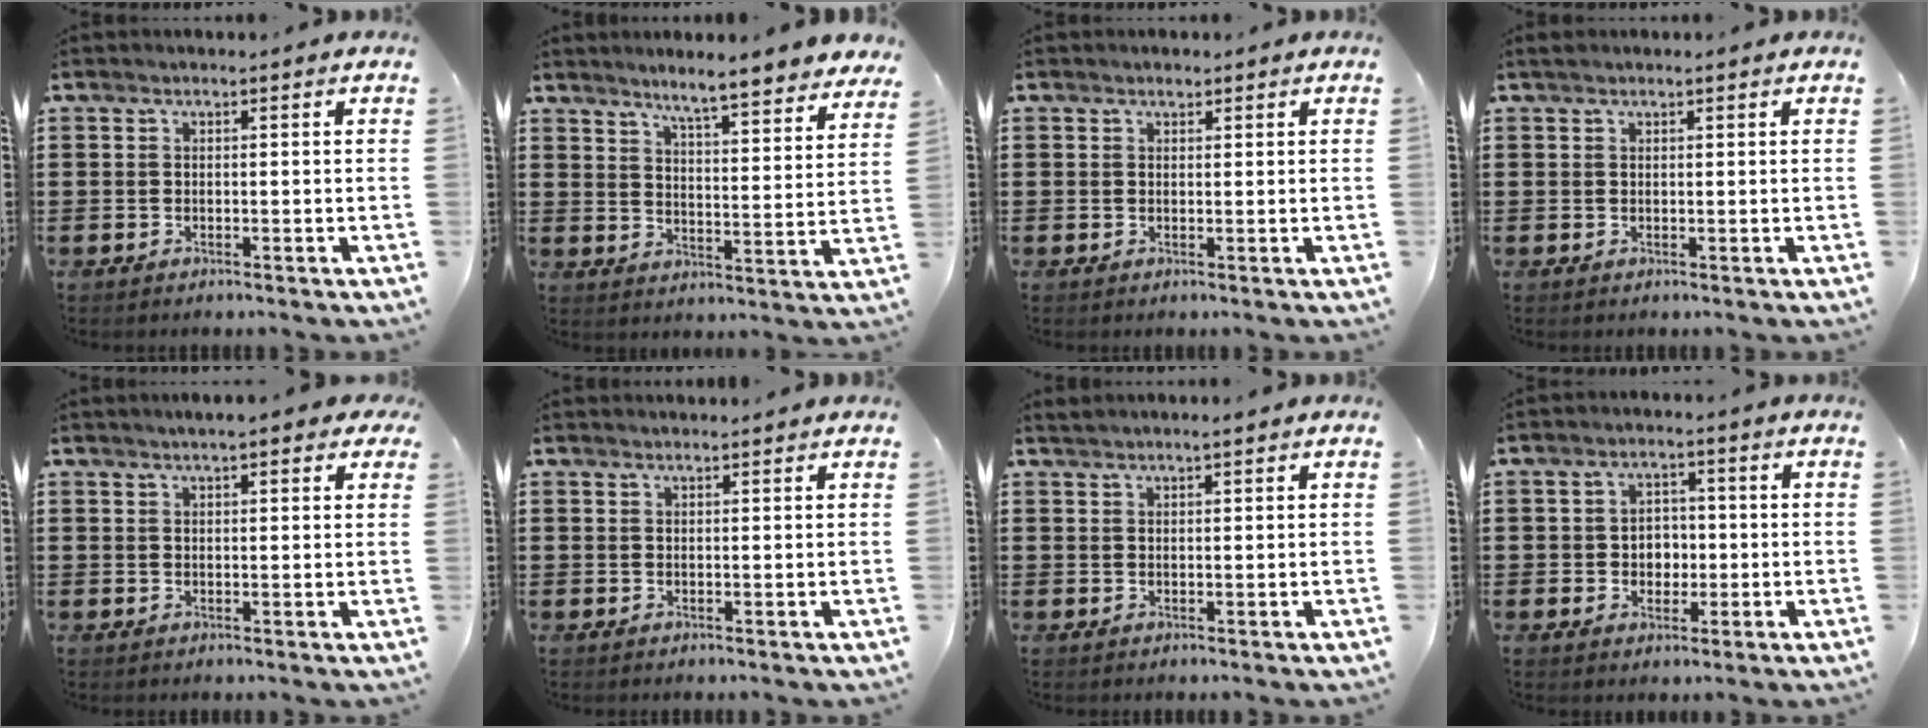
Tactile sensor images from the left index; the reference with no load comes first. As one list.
[{"total": 5.5, "force": [5.2, -0.7, 1.8], "torque": [-0.051, -0.038, 0.083]}, {"total": 0.7, "force": [0.6, 0.4, 0.2], "torque": [0.002, -0.001, 0.010]}, {"total": 0.8, "force": [0.5, 0.0, 0.6], "torque": [-0.013, 0.002, 0.010]}, {"total": 2.4, "force": [1.6, 0.6, 1.7], "torque": [-0.038, 0.007, 0.028]}, {"total": 0.9, "force": [0.9, -0.2, 0.3], "torque": [-0.007, -0.002, 0.017]}, {"total": 1.4, "force": [1.2, -0.2, 0.7], "torque": [-0.017, 0.000, 0.023]}, {"total": 3.6, "force": [-0.4, 3.0, 1.9], "torque": [-0.039, 0.005, -0.015]}]